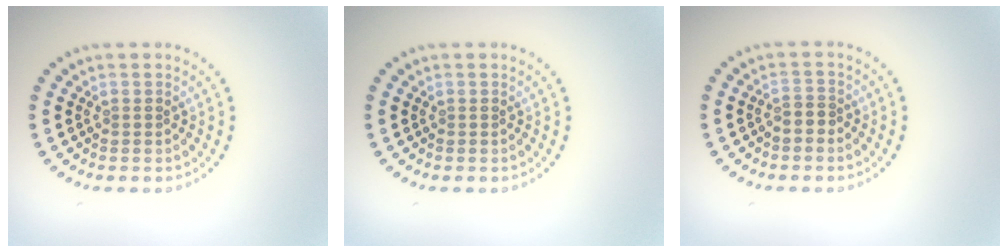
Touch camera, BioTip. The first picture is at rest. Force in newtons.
{"total": 0.0}
{"total": 1.4, "press": 1.3, "slide": 0.7}